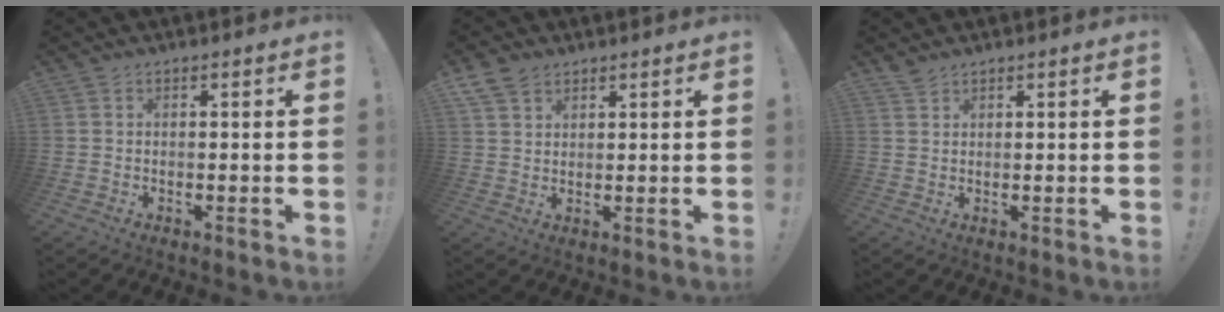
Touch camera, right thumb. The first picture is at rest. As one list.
[{"total": 5.8, "force": [3.9, 3.7, 2.1], "torque": [-0.040, -0.014, 0.077]}, {"total": 2.0, "force": [1.8, 0.5, 0.7], "torque": [-0.008, -0.010, 0.032]}]